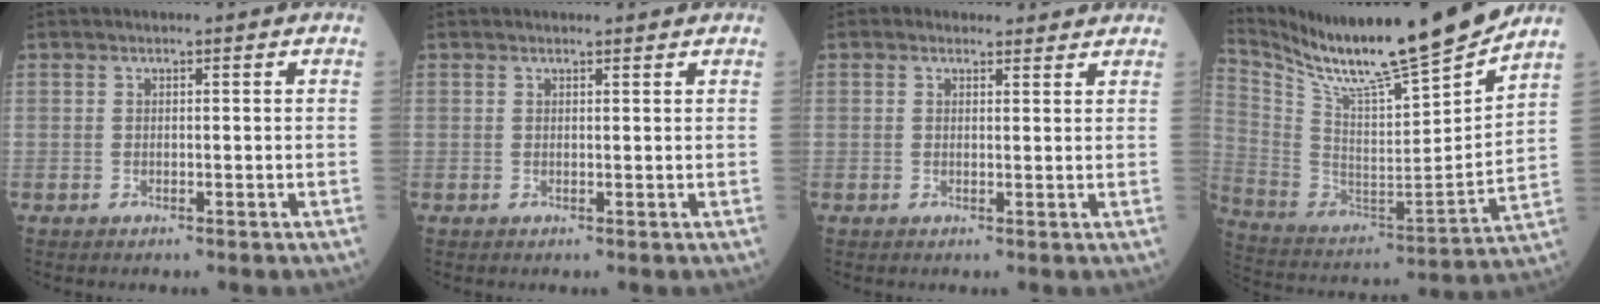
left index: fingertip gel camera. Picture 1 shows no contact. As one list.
[{"total": 1.3, "force": [1.3, 0.2, 0.0], "torque": [-0.011, 0.001, 0.017]}, {"total": 3.0, "force": [2.6, 1.4, 0.2], "torque": [-0.002, 0.011, 0.028]}, {"total": 22.1, "force": [19.3, -0.2, 10.9], "torque": [-0.207, -0.053, 0.325]}]